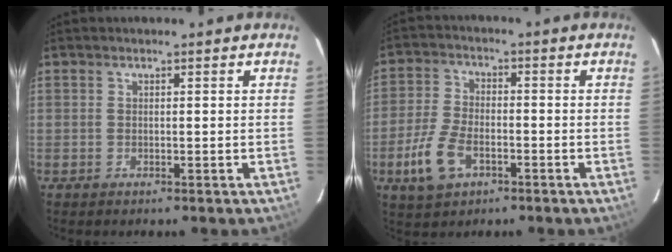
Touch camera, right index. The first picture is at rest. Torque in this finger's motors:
{"motor_torque": [0.41, -0.39, 0.47, 0.11]}